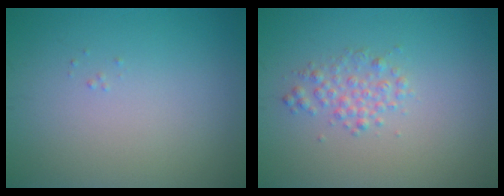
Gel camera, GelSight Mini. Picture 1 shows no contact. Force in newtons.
{"total": 1.9, "press": 1.9, "slide": 0.0}